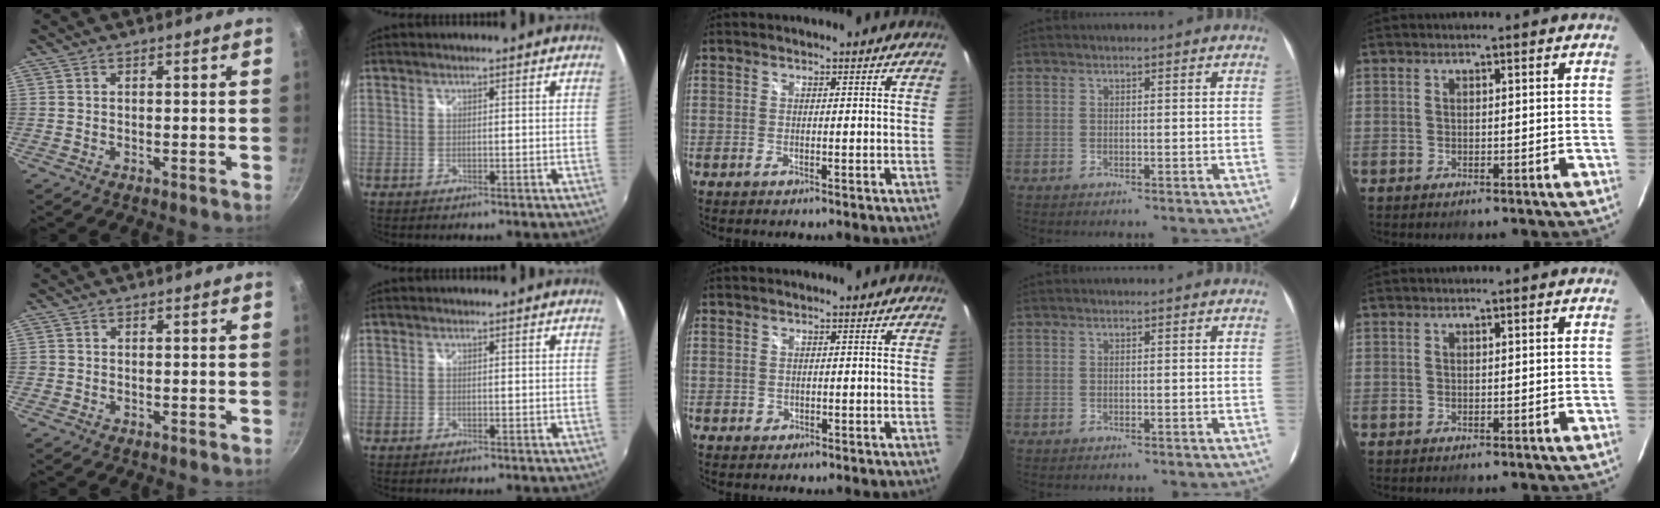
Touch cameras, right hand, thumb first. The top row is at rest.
{"thumb": {"total": 0.7, "force": [-0.2, 0.6, 0.1], "torque": [0.000, 0.001, -0.004]}, "middle": {"total": 1.0, "force": [-0.2, 0.9, 0.2], "torque": [-0.001, -0.002, -0.003]}}